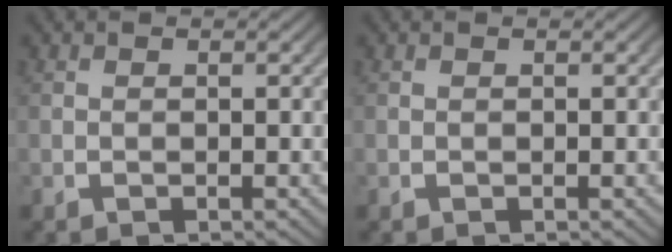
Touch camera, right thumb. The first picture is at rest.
{"total": 0.0}